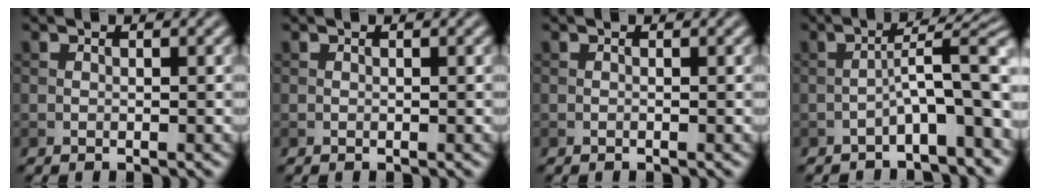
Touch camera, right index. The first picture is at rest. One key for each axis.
{"total": 0.0}
{"total": 0.0}
{"total": 6.2, "fx": -2.6, "fy": 1.4, "fz": 5.5, "tx": -0.078, "ty": 0.023, "tz": -0.045}